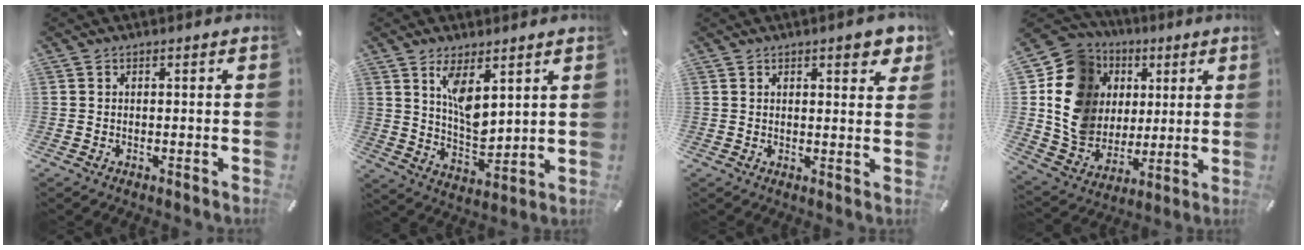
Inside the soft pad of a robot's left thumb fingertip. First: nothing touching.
{"total": 9.4, "force": [4.9, 4.7, 6.4], "torque": [-0.114, -0.029, 0.085]}
{"total": 4.3, "force": [2.7, 1.7, 2.8], "torque": [-0.038, -0.011, 0.043]}
{"total": 16.9, "force": [3.4, 15.5, 5.7], "torque": [-0.104, -0.011, 0.073]}